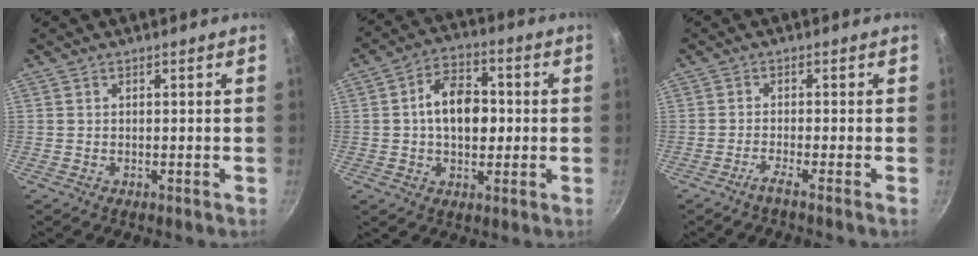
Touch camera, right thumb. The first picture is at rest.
{"total": 10.9, "force": [0.3, 7.2, 8.1], "torque": [-0.099, 0.018, -0.006]}
{"total": 2.2, "force": [-1.5, -0.7, 1.5], "torque": [-0.045, 0.005, -0.033]}